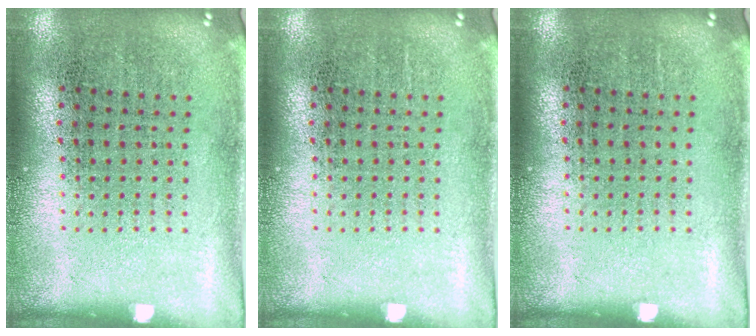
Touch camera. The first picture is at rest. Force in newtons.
{"total": 0.0}
{"total": 0.0}